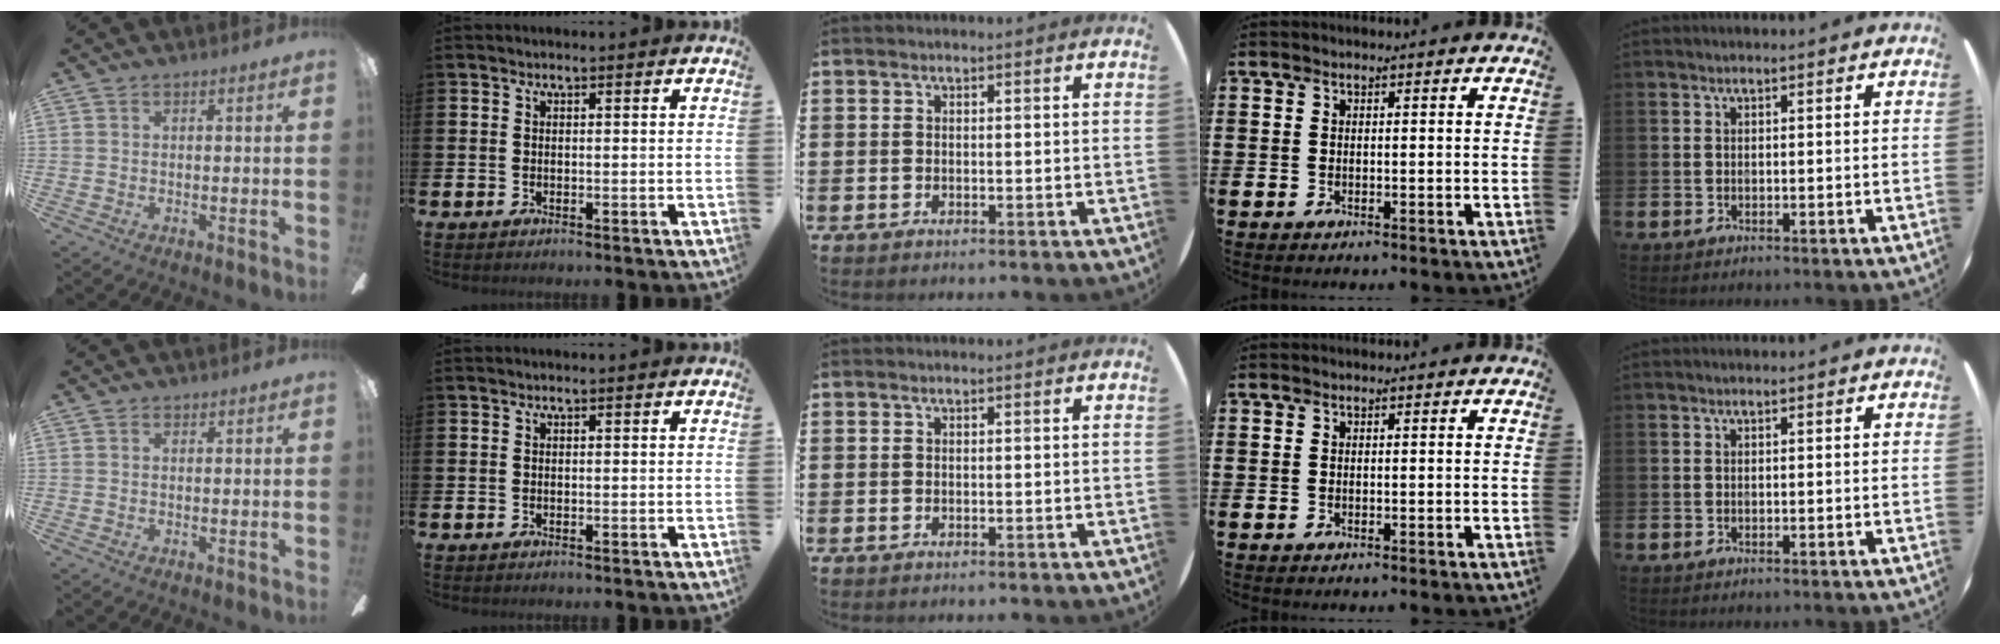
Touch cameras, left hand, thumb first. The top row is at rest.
{}